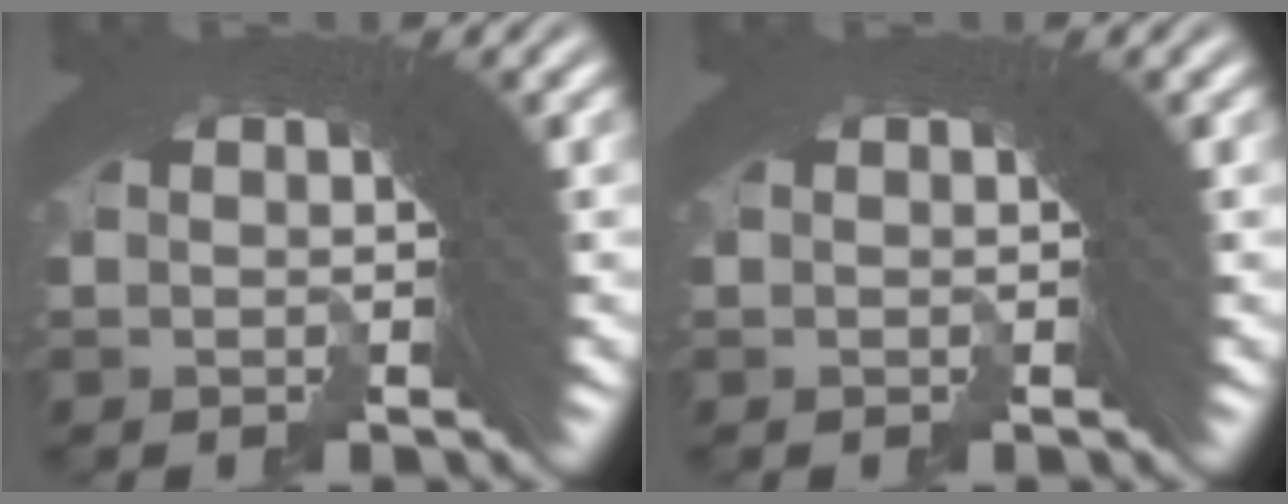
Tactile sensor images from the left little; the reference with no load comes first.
{"total": 0.0}